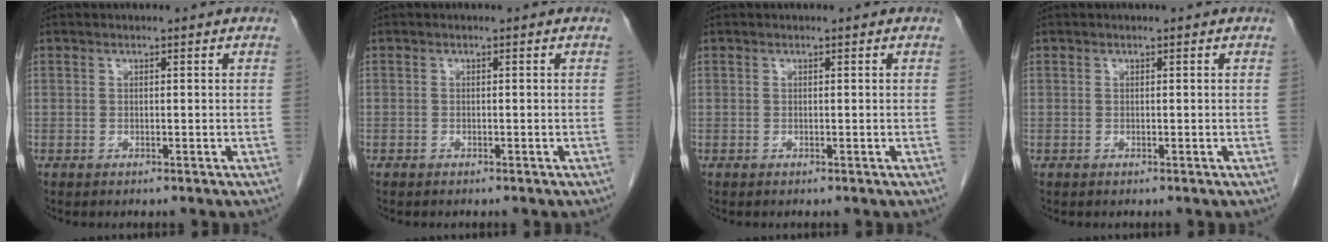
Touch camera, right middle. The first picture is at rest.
{"total": 0.0}
{"total": 0.0}
{"total": 0.0}